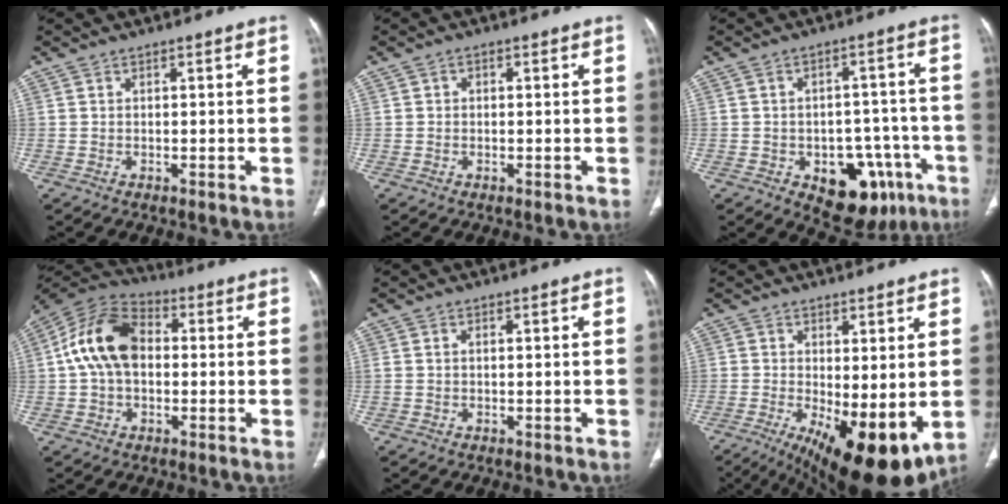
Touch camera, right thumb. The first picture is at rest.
{"total": 1.0, "force": [0.0, 0.8, 0.5], "torque": [-0.004, 0.003, -0.004]}
{"total": 14.5, "force": [-6.5, 9.0, 9.3], "torque": [-0.078, 0.039, -0.075]}
{"total": 13.7, "force": [0.9, 9.2, 10.1], "torque": [-0.185, 0.032, 0.004]}
{"total": 0.8, "force": [0.0, 0.6, 0.6], "torque": [-0.022, 0.007, 0.003]}
{"total": 14.4, "force": [-3.0, 5.4, 13.0], "torque": [-0.205, -0.029, -0.027]}